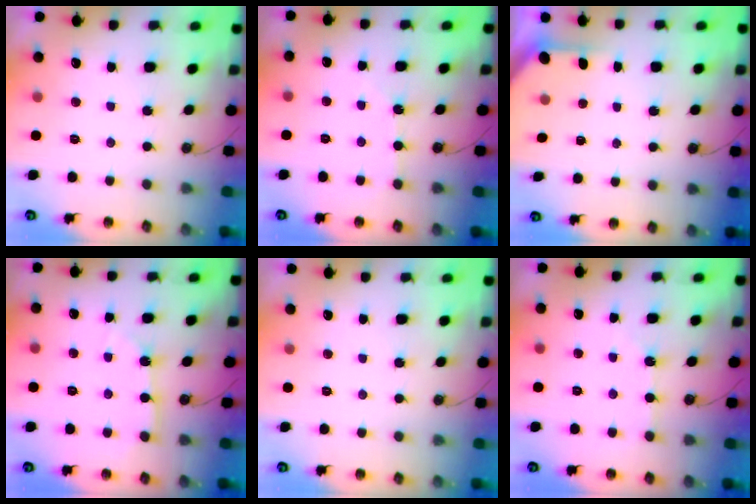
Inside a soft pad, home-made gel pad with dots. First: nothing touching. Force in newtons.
{"total": 2.5, "press": 2.4, "slide": 0.4}
{"total": 2.3, "press": 2.3, "slide": 0.3}
{"total": 2.6, "press": 2.6, "slide": 0.4}
{"total": 0.0}
{"total": 2.3, "press": 2.3, "slide": 0.4}